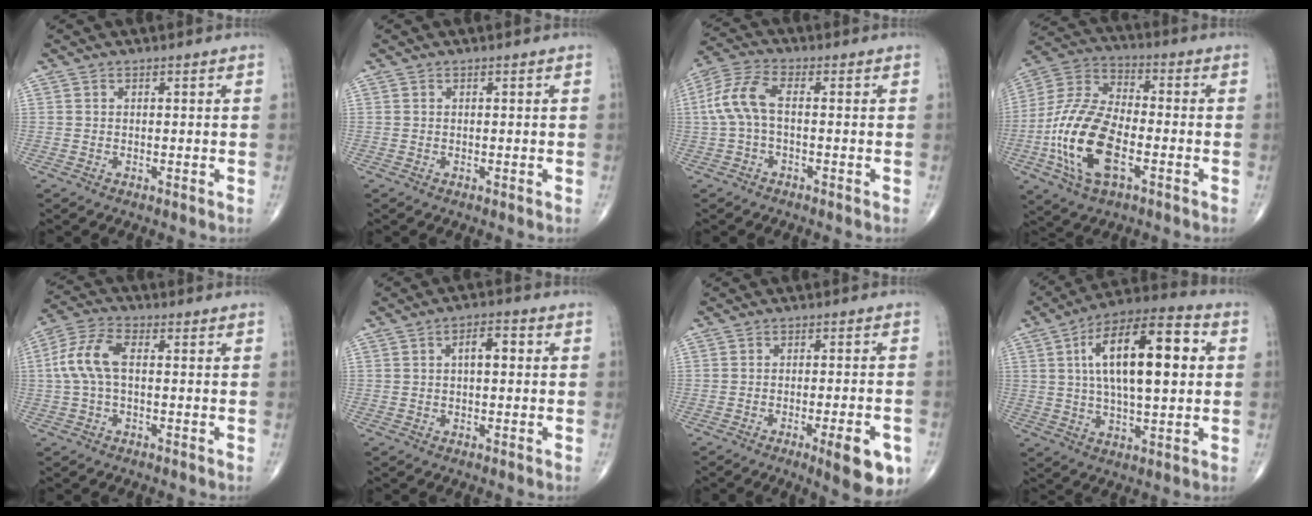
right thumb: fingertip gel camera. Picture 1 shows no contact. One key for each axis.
{"total": 0.0}
{"total": 7.6, "fx": -0.3, "fy": 3.4, "fz": 6.8, "tx": -0.167, "ty": 0.025, "tz": -0.011}
{"total": 18.1, "fx": -5.3, "fy": 8.8, "fz": 14.9, "tx": -0.309, "ty": 0.021, "tz": -0.101}
{"total": 8.2, "fx": 0.3, "fy": 4.1, "fz": 7.1, "tx": -0.166, "ty": 0.026, "tz": 0.001}
{"total": 4.5, "fx": 0.7, "fy": 2.1, "fz": 3.9, "tx": -0.055, "ty": 0.012, "tz": 0.007}
{"total": 9.6, "fx": -4.4, "fy": 2.4, "fz": 8.2, "tx": -0.098, "ty": 0.005, "tz": -0.054}
{"total": 19.9, "fx": 3.9, "fy": 7.9, "fz": 17.9, "tx": -0.281, "ty": 0.018, "tz": 0.056}